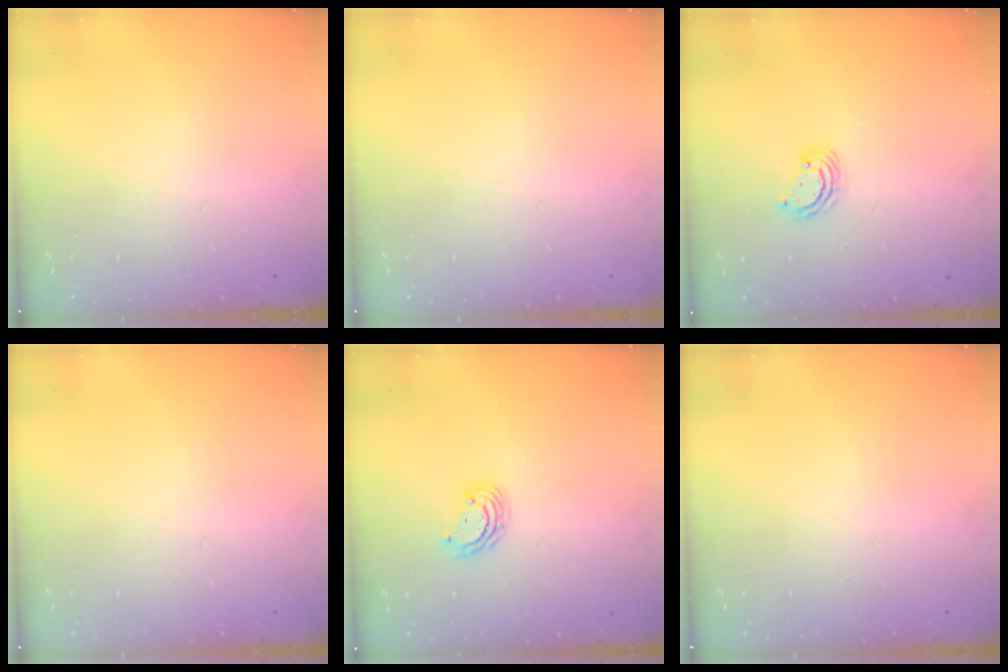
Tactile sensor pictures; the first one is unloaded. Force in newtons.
{"total": 0.0}
{"total": 2.8, "press": 2.8, "slide": 0.3}
{"total": 0.0}
{"total": 4.6, "press": 4.6, "slide": 0.2}
{"total": 0.0}